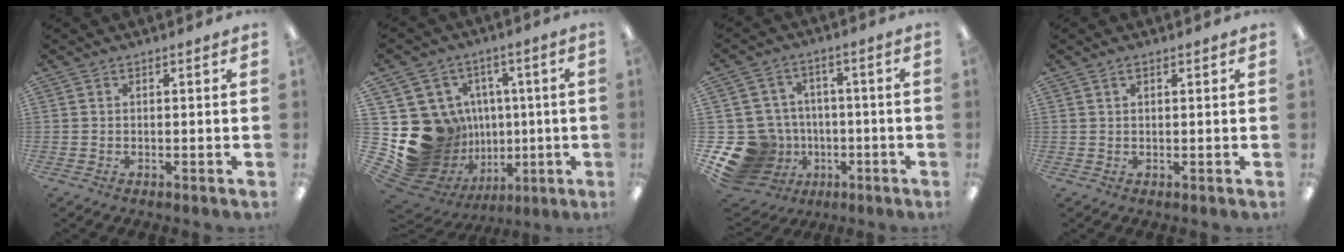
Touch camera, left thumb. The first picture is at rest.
{"total": 20.8, "force": [-1.8, 19.3, 7.4], "torque": [-0.135, -0.023, 0.041]}
{"total": 16.9, "force": [-5.2, 14.8, 6.4], "torque": [-0.135, 0.033, -0.060]}
{"total": 1.3, "force": [0.8, 0.7, 0.8], "torque": [-0.018, 0.003, 0.013]}